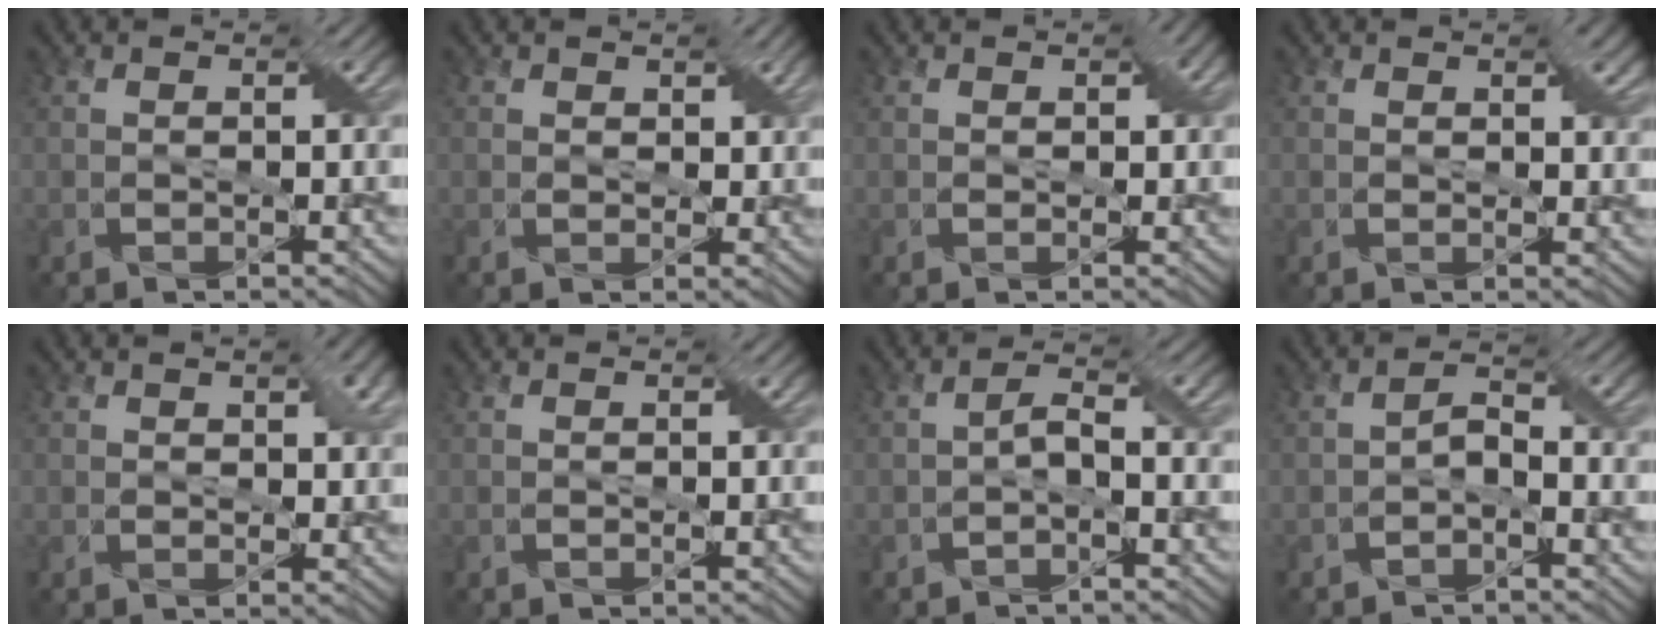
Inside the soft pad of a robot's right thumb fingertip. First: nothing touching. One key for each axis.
{"total": 1.6, "fx": 0.9, "fy": 1.2, "fz": 0.5, "tx": -0.008, "ty": 0.005, "tz": 0.007}
{"total": 1.9, "fx": 0.3, "fy": 1.5, "fz": 1.0, "tx": -0.001, "ty": 0.006, "tz": 0.000}
{"total": 1.4, "fx": 0.9, "fy": 0.9, "fz": 0.7, "tx": -0.011, "ty": -0.001, "tz": 0.008}
{"total": 1.9, "fx": 1.0, "fy": 1.2, "fz": 1.0, "tx": -0.018, "ty": -0.003, "tz": 0.011}
{"total": 0.0}
{"total": 1.8, "fx": -1.1, "fy": 0.3, "fz": 1.3, "tx": -0.026, "ty": 0.012, "tz": -0.023}
{"total": 2.0, "fx": -1.5, "fy": 0.6, "fz": 1.2, "tx": -0.022, "ty": 0.012, "tz": -0.031}